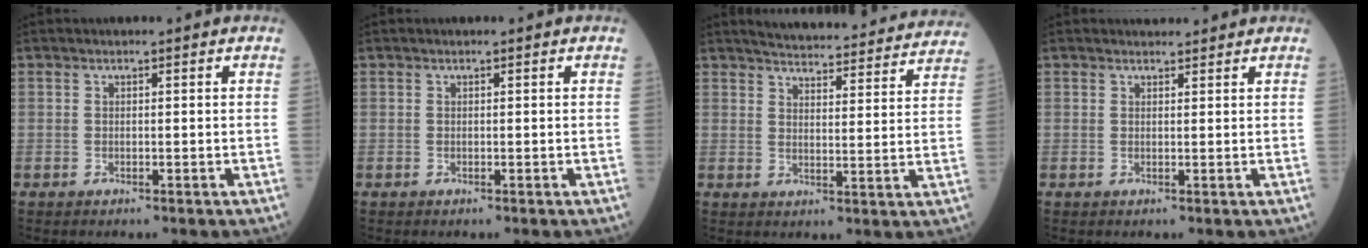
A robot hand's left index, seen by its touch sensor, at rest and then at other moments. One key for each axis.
{"total": 0.0}
{"total": 23.8, "fx": 22.5, "fy": 3.1, "fz": 7.2, "tx": -0.099, "ty": -0.027, "tz": 0.271}
{"total": 2.0, "fx": 1.9, "fy": 0.3, "fz": 0.2, "tx": -0.008, "ty": 0.015, "tz": 0.034}